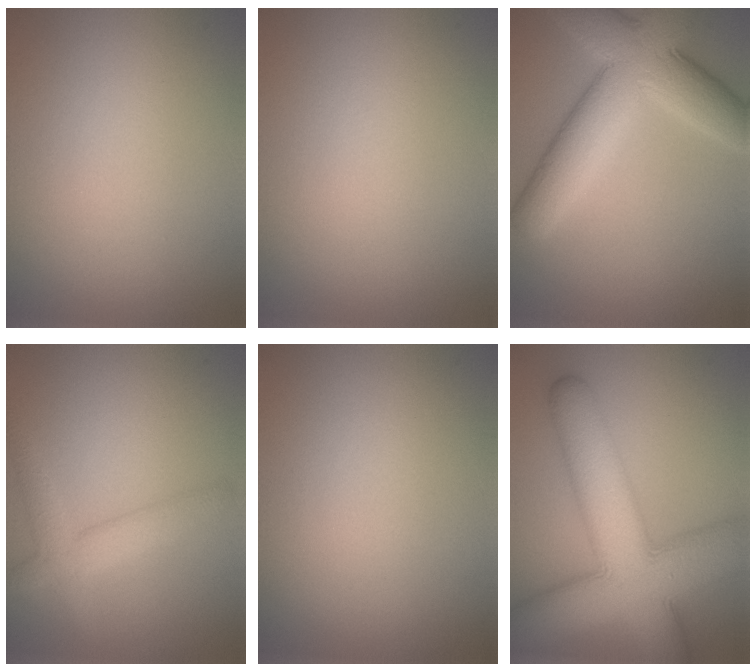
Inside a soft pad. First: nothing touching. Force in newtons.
{"total": 0.0}
{"total": 9.5, "press": 9.5, "slide": 0.3}
{"total": 3.2, "press": 3.2, "slide": 0.2}
{"total": 0.0}
{"total": 13.2, "press": 13.2, "slide": 0.4}